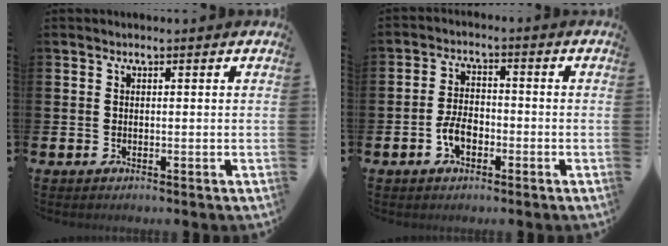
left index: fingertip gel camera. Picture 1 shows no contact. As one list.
[{"total": 3.9, "force": [-1.6, 2.2, 2.7], "torque": [-0.045, 0.004, -0.029]}]